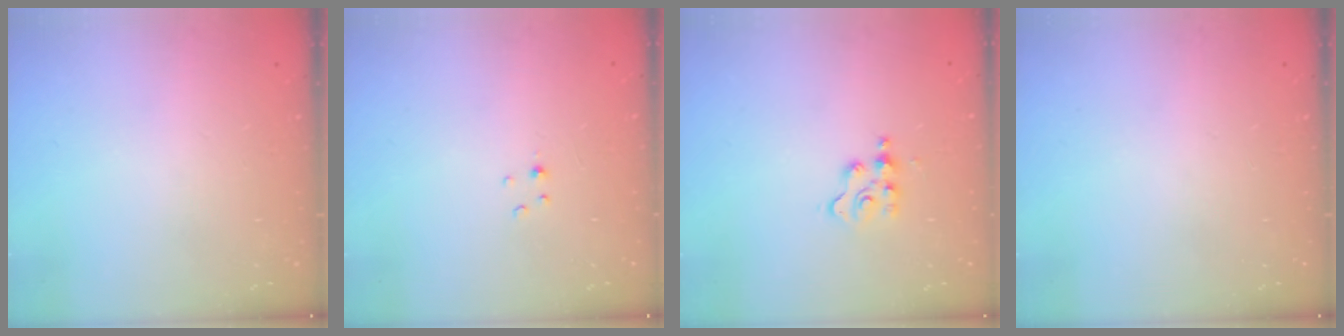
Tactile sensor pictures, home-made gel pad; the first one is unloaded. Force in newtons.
{"total": 1.5, "press": 1.4, "slide": 0.2}
{"total": 3.8, "press": 3.7, "slide": 0.6}
{"total": 0.0}